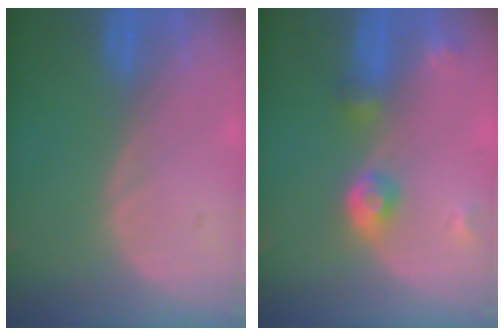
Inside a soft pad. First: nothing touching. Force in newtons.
{"total": 4.8, "press": 4.3, "slide": 2.1}